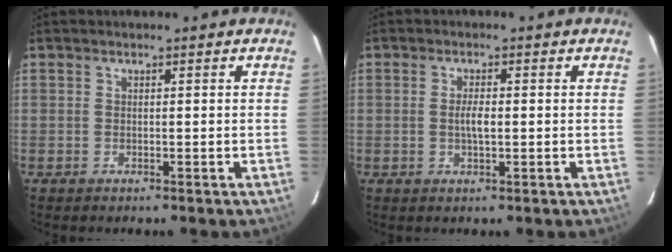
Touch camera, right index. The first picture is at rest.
{"total": 2.5, "force": [-0.2, 0.8, 2.4], "torque": [-0.046, 0.000, -0.003]}